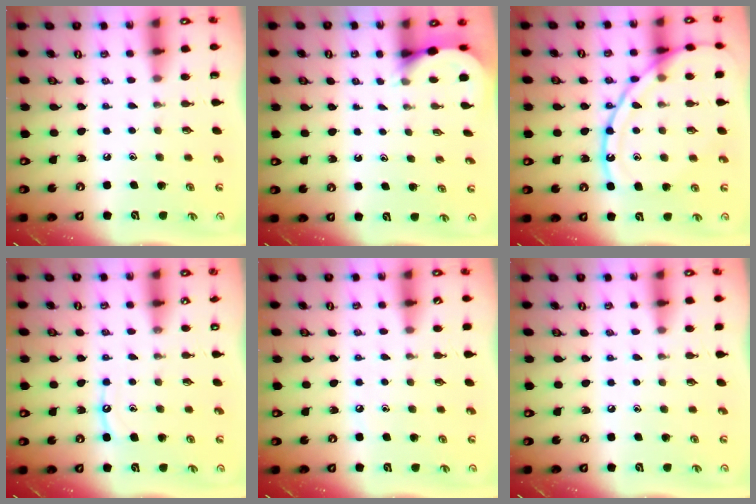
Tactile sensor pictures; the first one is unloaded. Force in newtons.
{"total": 3.0, "press": 3.0, "slide": 0.2}
{"total": 16.1, "press": 16.0, "slide": 1.6}
{"total": 6.6, "press": 6.6, "slide": 0.7}
{"total": 3.0, "press": 3.0, "slide": 0.4}
{"total": 2.6, "press": 2.6, "slide": 0.3}